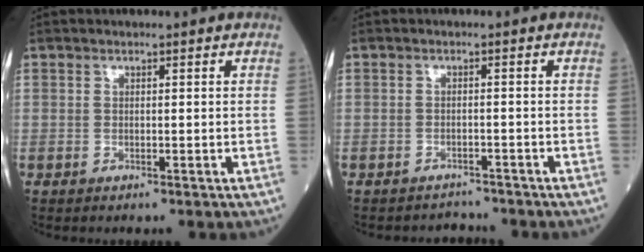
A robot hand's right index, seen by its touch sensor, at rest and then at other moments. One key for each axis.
{"total": 2.4, "fx": -2.2, "fy": 0.4, "fz": -1.0, "tx": 0.019, "ty": -0.006, "tz": -0.033}